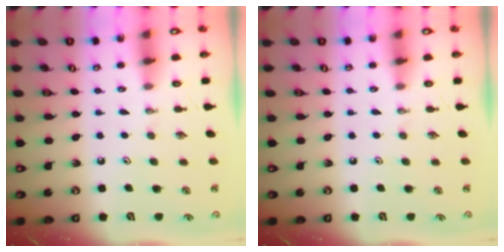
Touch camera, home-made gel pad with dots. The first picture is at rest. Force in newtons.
{"total": 0.0}